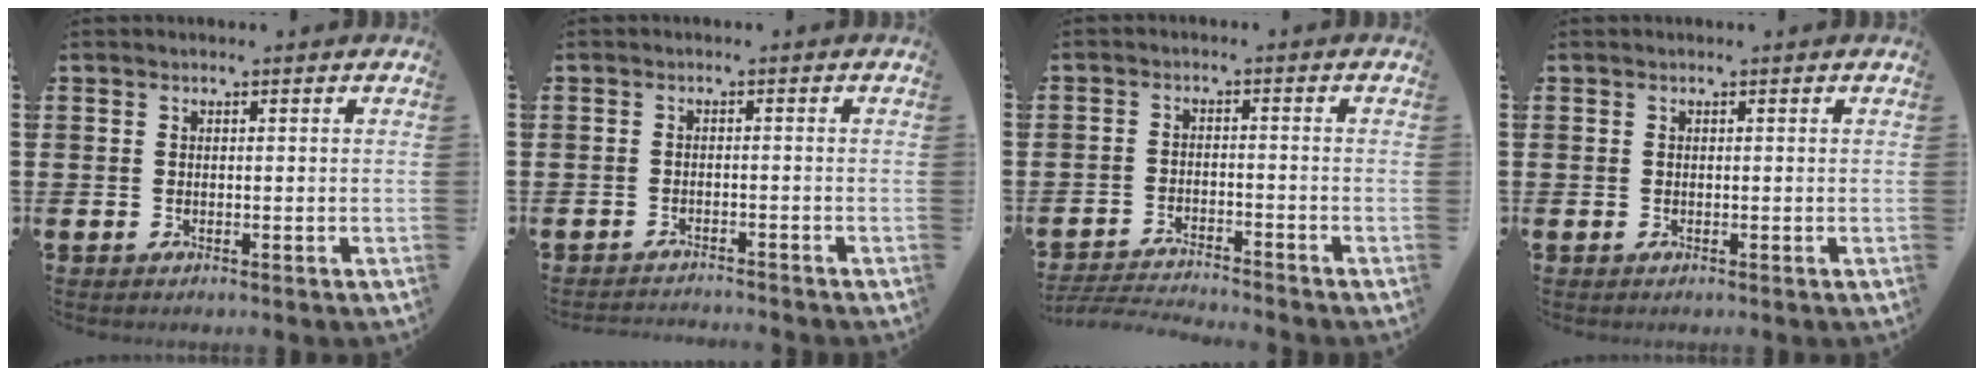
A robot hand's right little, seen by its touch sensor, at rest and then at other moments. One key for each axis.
{"total": 1.3, "fx": -1.3, "fy": -0.1, "fz": -0.2, "tx": -0.001, "ty": 0.005, "tz": -0.026}
{"total": 2.8, "fx": -2.8, "fy": -0.1, "fz": 0.1, "tx": -0.003, "ty": 0.003, "tz": -0.059}
{"total": 0.0}